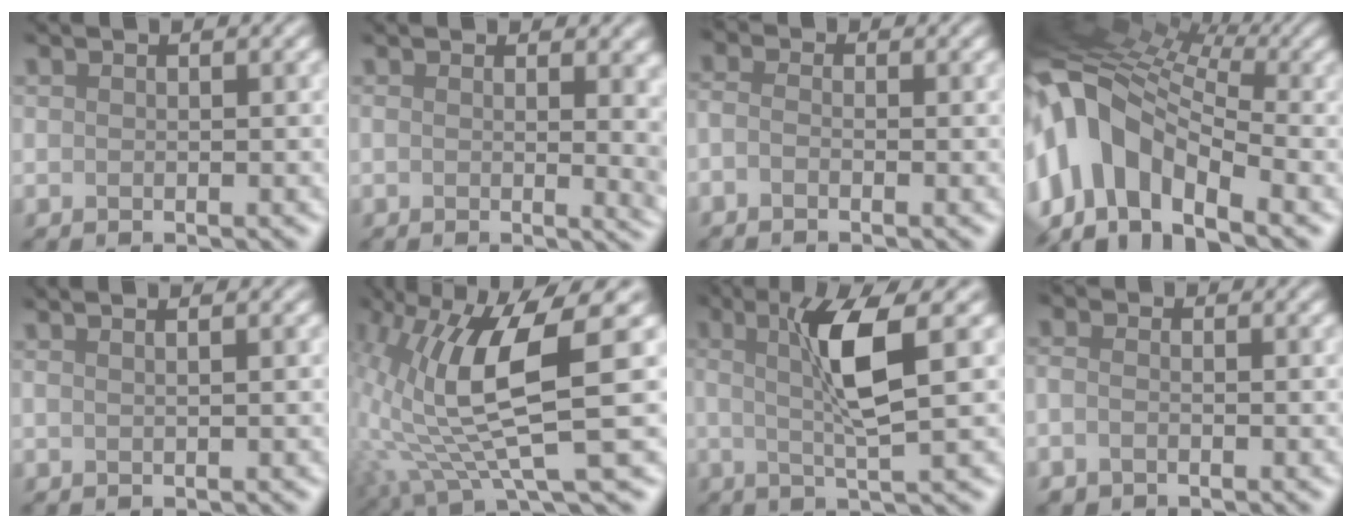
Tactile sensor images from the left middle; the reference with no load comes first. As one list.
[{"total": 5.9, "force": [1.0, 2.4, 5.2], "torque": [-0.050, 0.033, 0.009]}, {"total": 1.8, "force": [-1.7, -0.4, -0.3], "torque": [-0.018, -0.003, -0.012]}, {"total": 10.1, "force": [-4.4, 6.2, 6.7], "torque": [-0.145, 0.019, -0.078]}, {"total": 2.3, "force": [1.3, 1.1, 1.5], "torque": [-0.001, 0.027, -0.004]}, {"total": 8.2, "force": [1.0, 1.7, 7.9], "torque": [-0.185, -0.015, 0.037]}, {"total": 4.0, "force": [0.6, -0.4, 4.0], "torque": [-0.094, 0.004, 0.032]}, {"total": 1.9, "force": [-1.7, -0.2, -0.8], "torque": [-0.014, -0.009, -0.019]}]